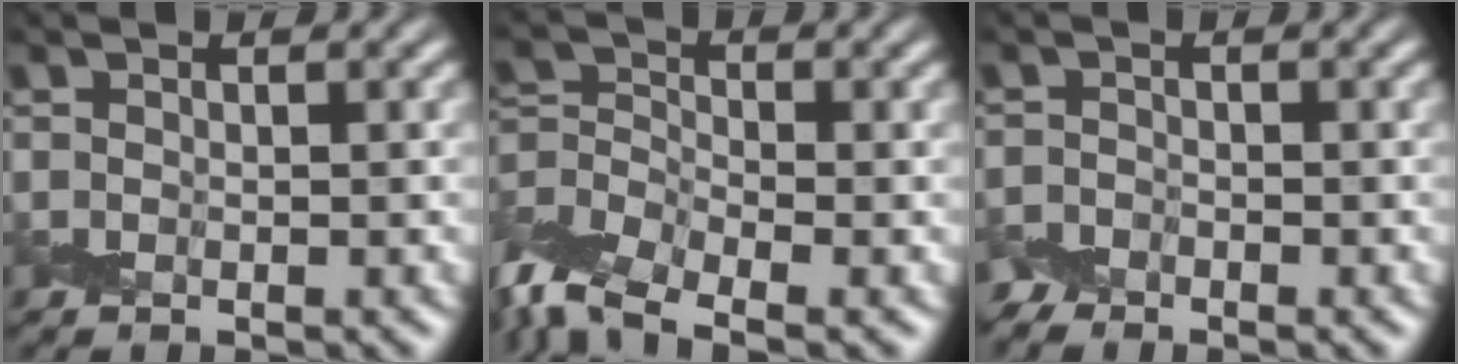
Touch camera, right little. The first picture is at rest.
{"total": 6.1, "force": [-4.2, 2.4, 3.8], "torque": [-0.075, -0.001, -0.099]}
{"total": 1.7, "force": [-1.6, 0.7, 0.2], "torque": [-0.012, -0.001, -0.032]}